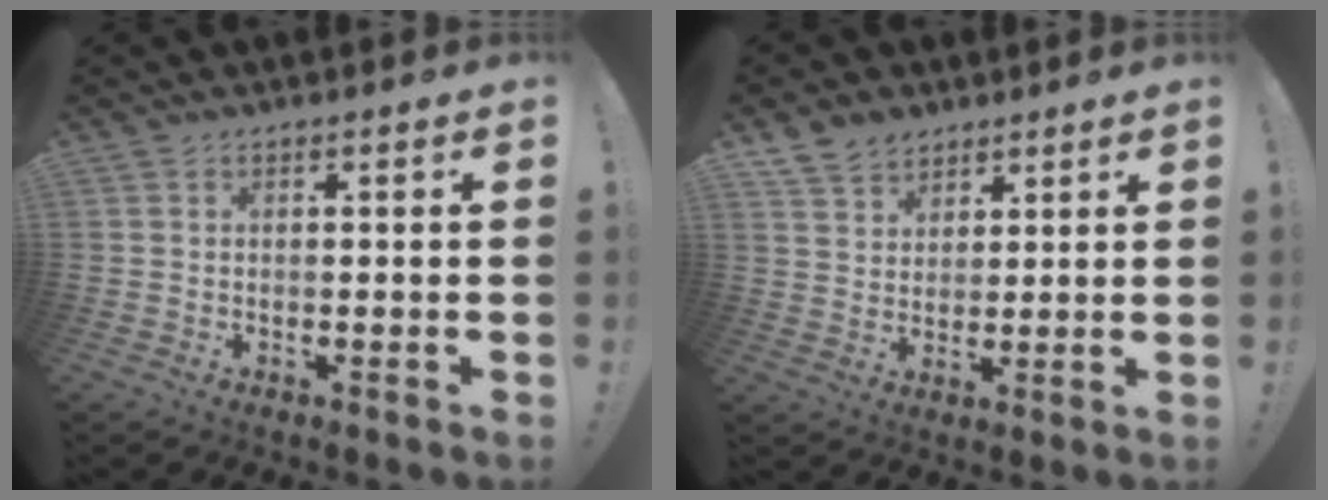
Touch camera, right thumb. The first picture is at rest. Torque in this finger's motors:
{"motor_torque": [0.04, 0.10, 0.19, 0.18, 0.00]}